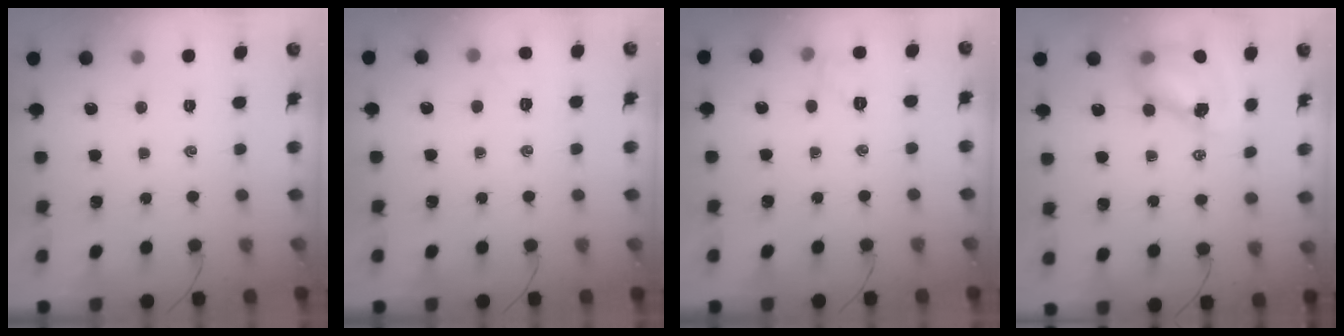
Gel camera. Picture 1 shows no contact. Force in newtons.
{"total": 4.5, "press": 4.3, "slide": 1.1}
{"total": 5.2, "press": 4.9, "slide": 1.6}
{"total": 8.6, "press": 8.4, "slide": 2.0}